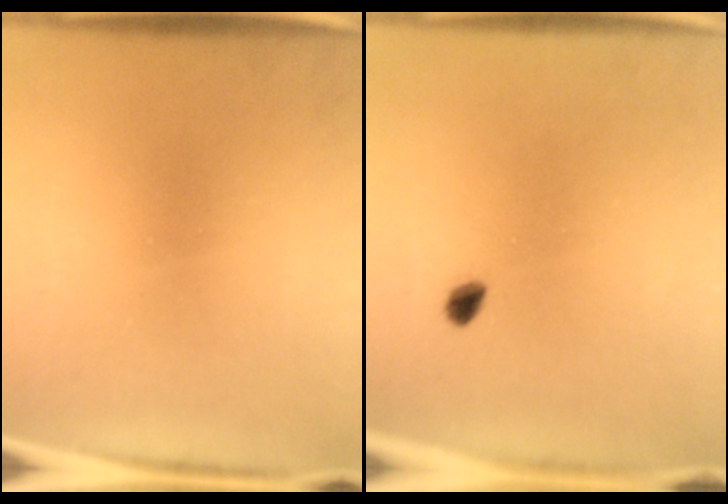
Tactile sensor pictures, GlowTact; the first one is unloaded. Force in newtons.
{"total": 1.7}